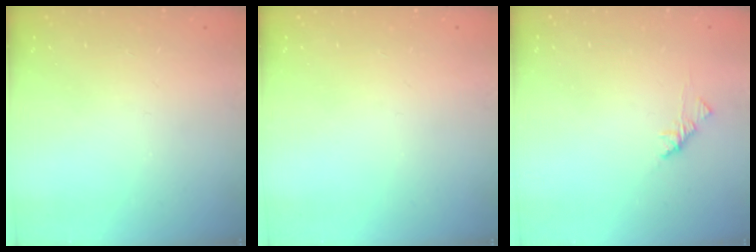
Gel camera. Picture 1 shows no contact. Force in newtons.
{"total": 0.0}
{"total": 1.9, "press": 1.7, "slide": 0.6}